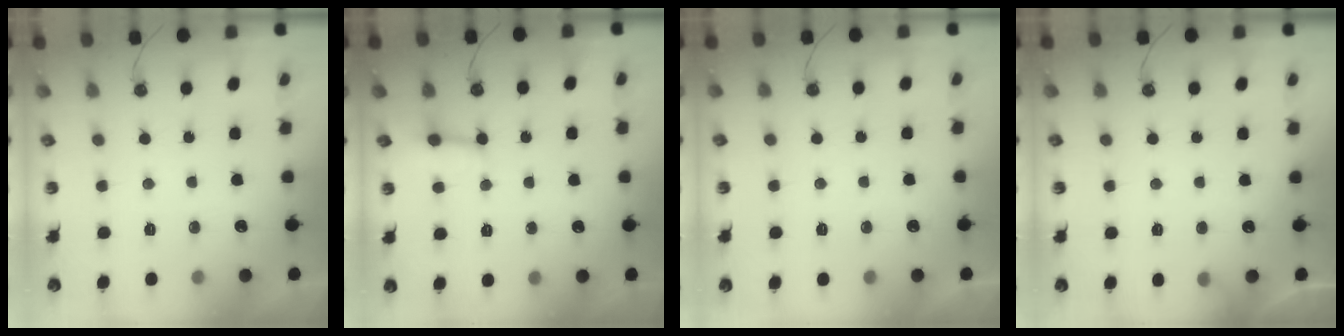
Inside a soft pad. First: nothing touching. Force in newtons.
{"total": 3.6, "press": 3.6, "slide": 0.2}
{"total": 0.0}
{"total": 4.0, "press": 3.9, "slide": 0.3}